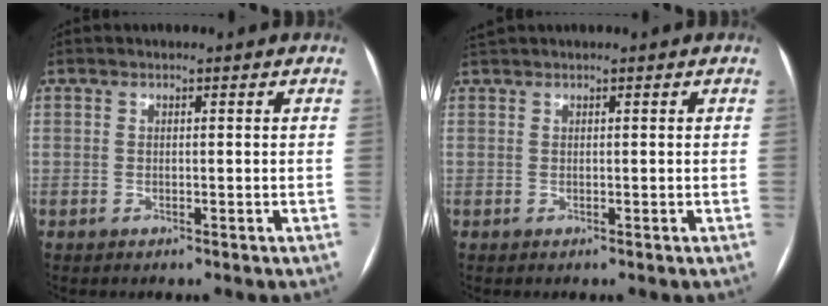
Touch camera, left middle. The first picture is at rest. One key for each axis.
{"total": 0.8, "fx": 0.7, "fy": -0.1, "fz": 0.3, "tx": -0.014, "ty": 0.021, "tz": 0.021}